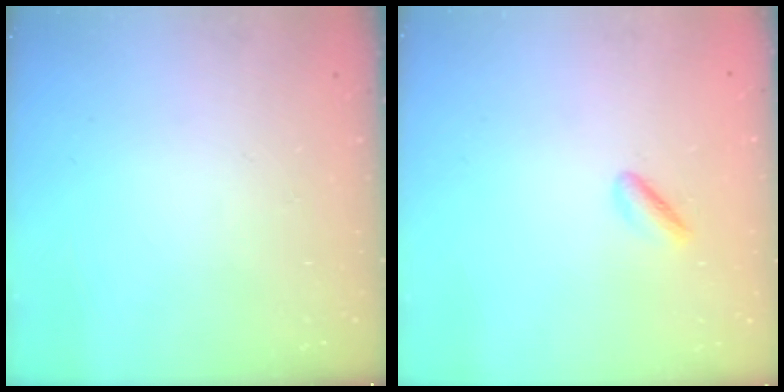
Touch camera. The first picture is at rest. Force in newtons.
{"total": 1.9, "press": 1.6, "slide": 0.9}